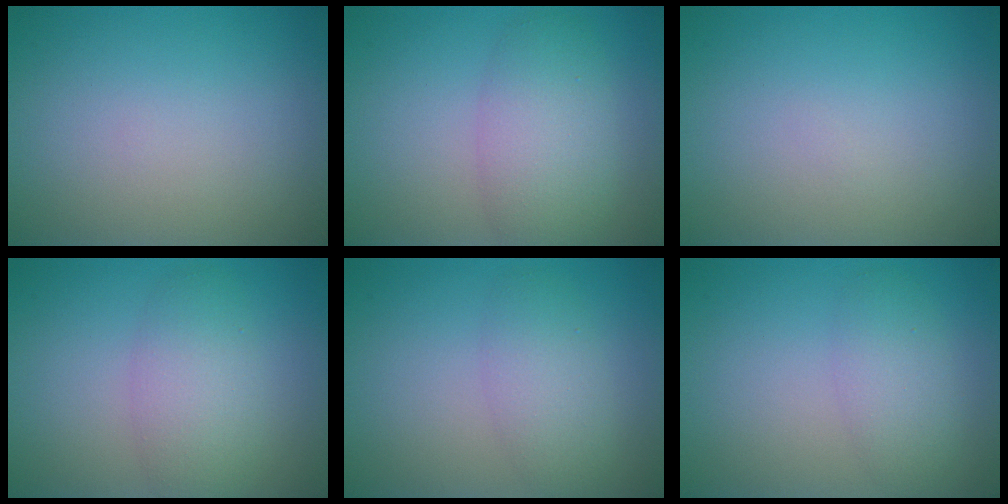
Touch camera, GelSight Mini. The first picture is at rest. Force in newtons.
{"total": 5.0, "press": 5.0, "slide": 0.1}
{"total": 0.0}
{"total": 4.0, "press": 4.0, "slide": 0.2}
{"total": 3.0, "press": 3.0, "slide": 0.2}
{"total": 2.8, "press": 2.8, "slide": 0.1}